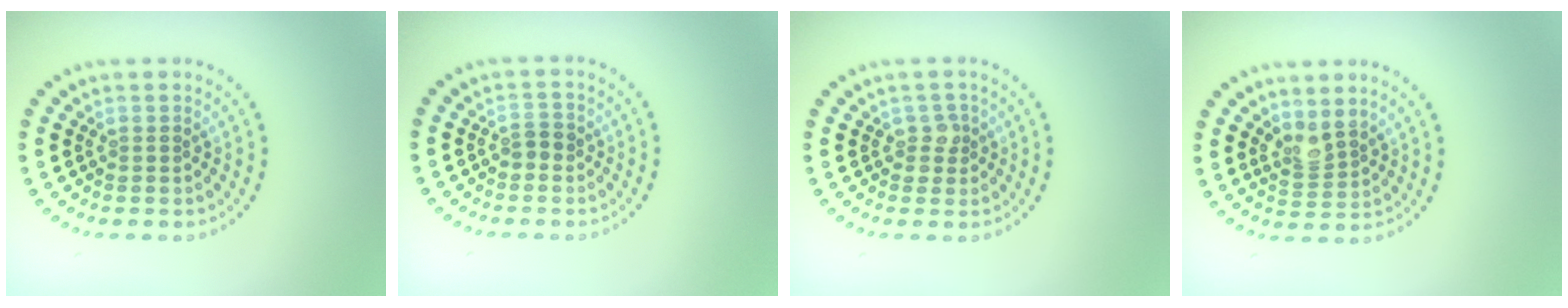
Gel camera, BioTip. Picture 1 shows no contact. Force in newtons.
{"total": 1.2, "press": 1.1, "slide": 0.4}
{"total": 1.5, "press": 1.3, "slide": 0.7}
{"total": 2.0, "press": 1.6, "slide": 1.3}